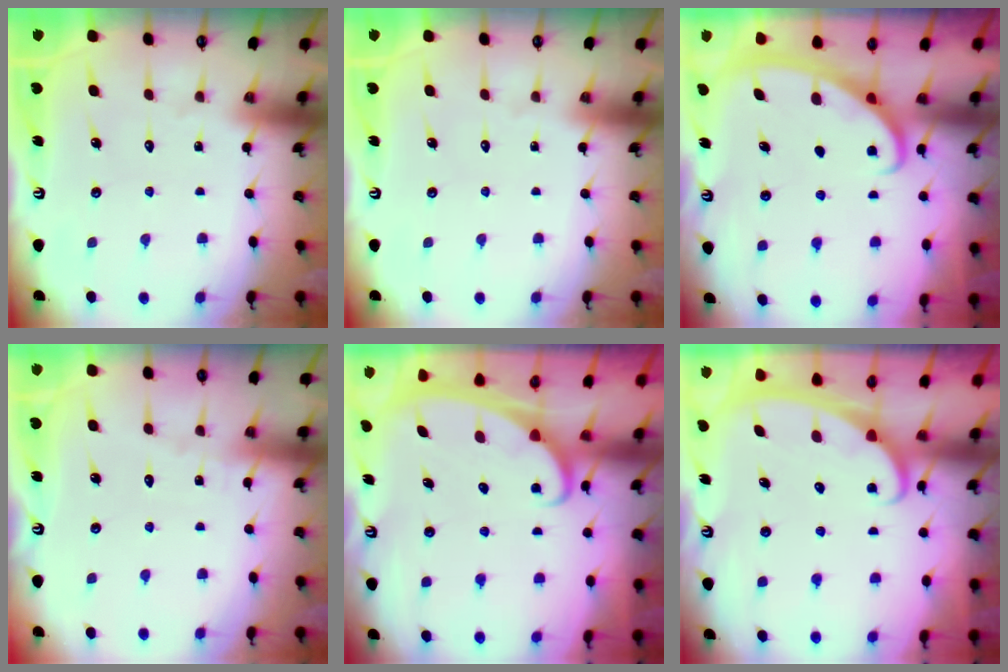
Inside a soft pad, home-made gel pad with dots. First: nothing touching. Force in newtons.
{"total": 0.0}
{"total": 2.7, "press": 2.7, "slide": 0.3}
{"total": 2.9, "press": 2.9, "slide": 0.3}
{"total": 2.1, "press": 2.1, "slide": 0.2}
{"total": 2.4, "press": 2.4, "slide": 0.4}